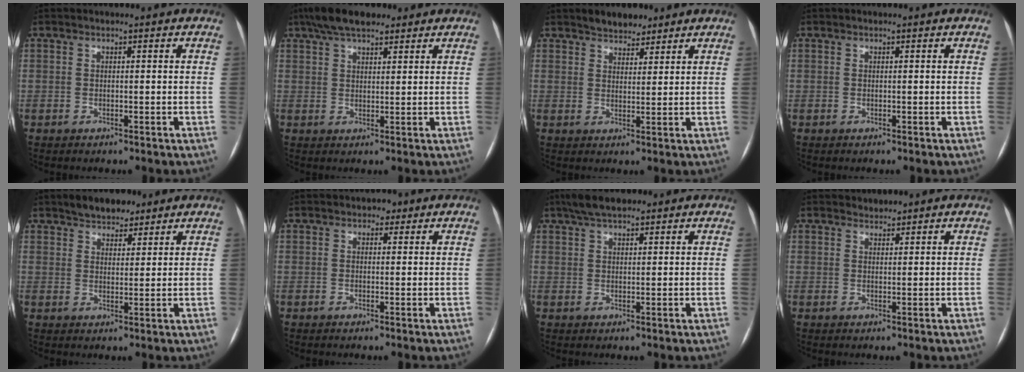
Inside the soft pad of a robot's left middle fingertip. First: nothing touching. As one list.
[{"total": 7.9, "force": [5.9, 2.8, 4.4], "torque": [-0.080, 0.029, 0.101]}, {"total": 4.1, "force": [3.4, 2.0, 1.2], "torque": [-0.017, 0.006, 0.057]}, {"total": 0.5, "force": [-0.3, -0.3, -0.2], "torque": [0.006, -0.005, -0.006]}, {"total": 5.2, "force": [4.2, 2.5, 1.9], "torque": [-0.028, 0.009, 0.072]}, {"total": 1.4, "force": [0.8, 1.0, 0.4], "torque": [-0.001, 0.002, 0.007]}, {"total": 5.4, "force": [4.2, 1.7, 3.0], "torque": [-0.059, 0.023, 0.074]}, {"total": 1.2, "force": [1.1, 0.3, -0.2], "torque": [-0.002, 0.004, 0.020]}]